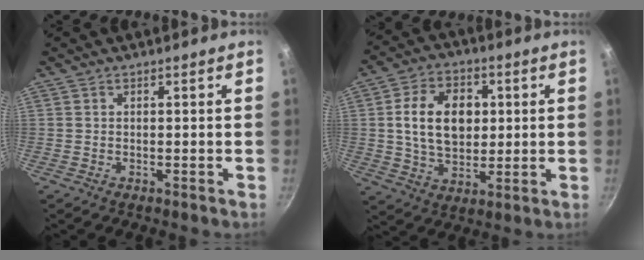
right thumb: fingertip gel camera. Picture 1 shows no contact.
{"total": 13.4, "force": [1.9, 9.5, 9.2], "torque": [-0.131, 0.003, 0.031]}